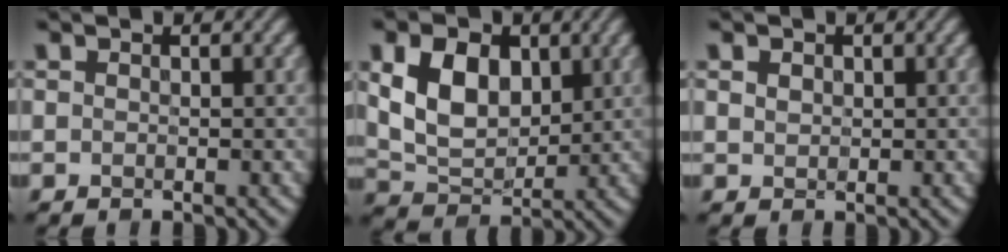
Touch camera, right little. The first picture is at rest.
{"total": 5.8, "force": [1.0, 3.9, 4.1], "torque": [-0.085, -0.008, 0.028]}
{"total": 0.7, "force": [0.2, 0.6, 0.2], "torque": [-0.014, 0.000, 0.014]}